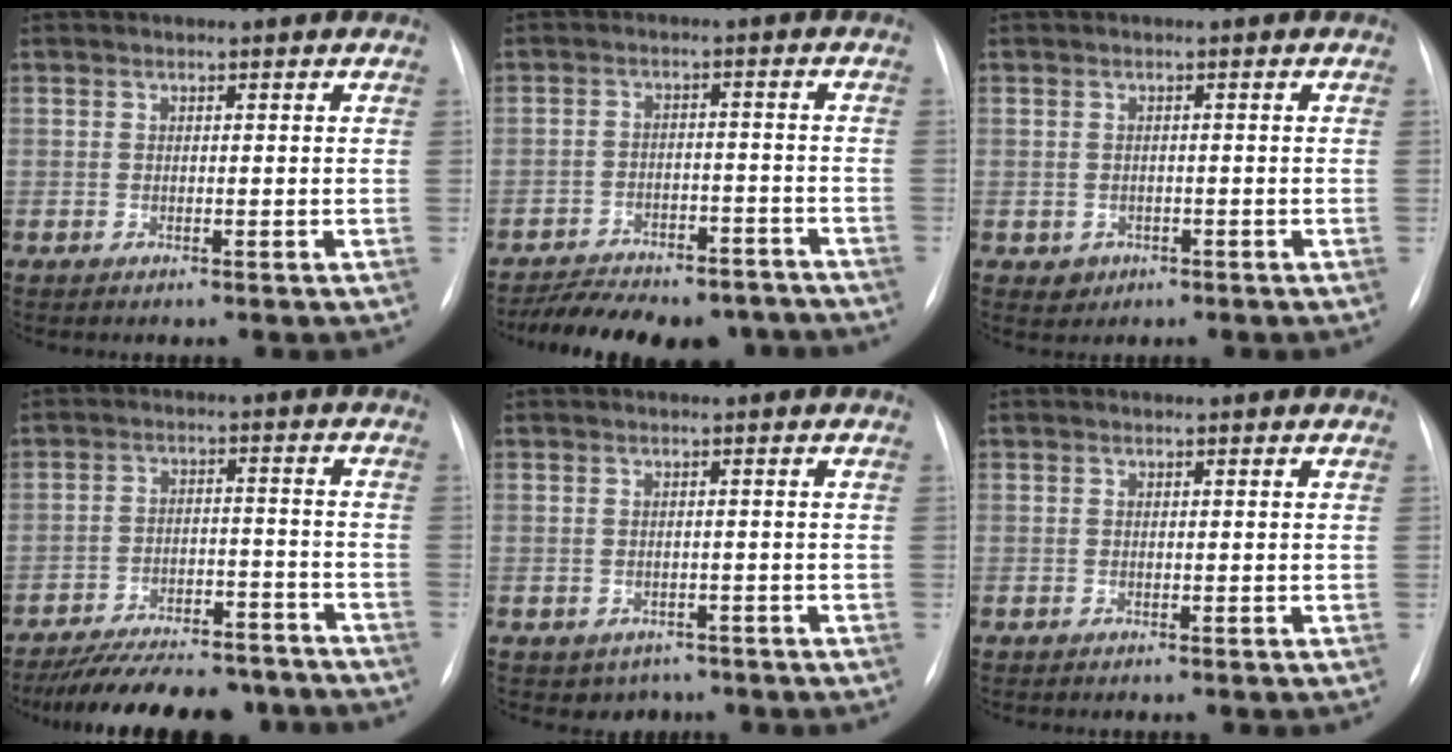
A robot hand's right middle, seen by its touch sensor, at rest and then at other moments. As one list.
[{"total": 16.8, "force": [-14.7, 5.9, 5.8], "torque": [-0.112, 0.010, -0.196]}, {"total": 1.9, "force": [-0.8, 1.7, 0.3], "torque": [-0.002, 0.005, -0.006]}, {"total": 18.2, "force": [-16.2, 5.0, 6.7], "torque": [-0.111, 0.009, -0.227]}, {"total": 3.2, "force": [-2.1, 2.3, 0.5], "torque": [-0.004, 0.008, -0.023]}, {"total": 0.0}]